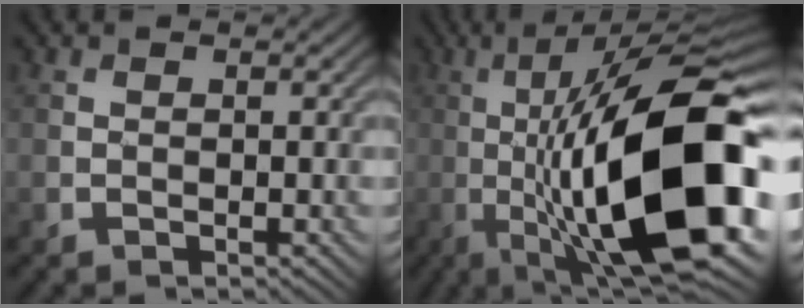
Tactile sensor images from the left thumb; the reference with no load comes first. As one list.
[{"total": 19.6, "force": [-2.6, 5.7, 18.6], "torque": [-0.291, 0.014, -0.044]}]